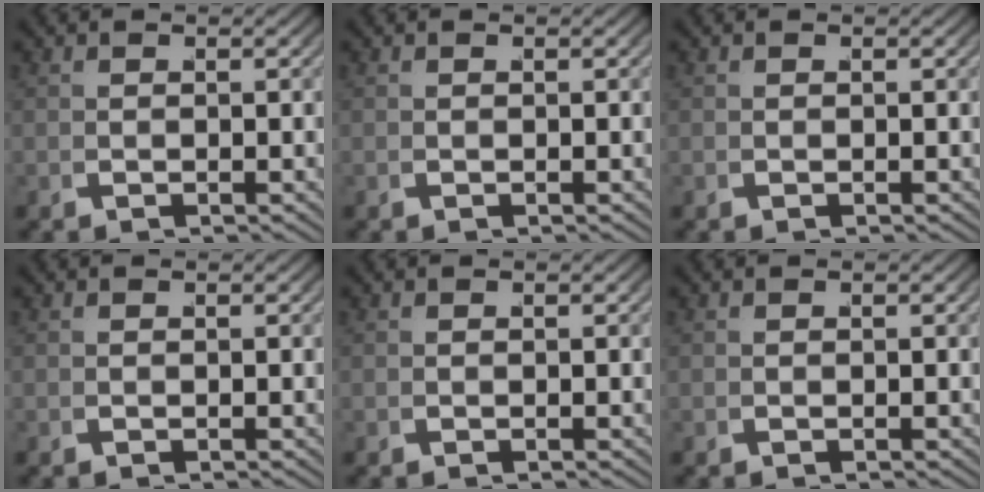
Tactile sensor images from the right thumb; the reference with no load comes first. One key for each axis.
{"total": 0.0}
{"total": 0.0}
{"total": 0.0}
{"total": 0.0}
{"total": 0.0}